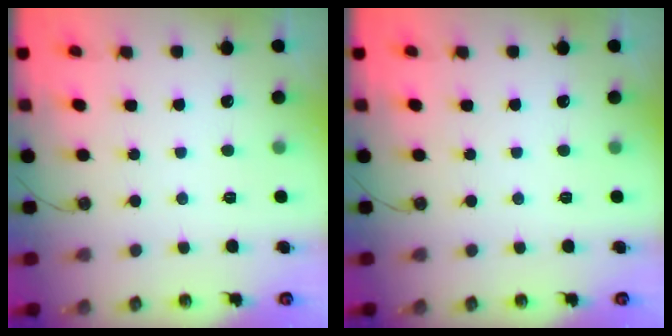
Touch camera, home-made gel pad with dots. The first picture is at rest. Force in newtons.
{"total": 0.0}